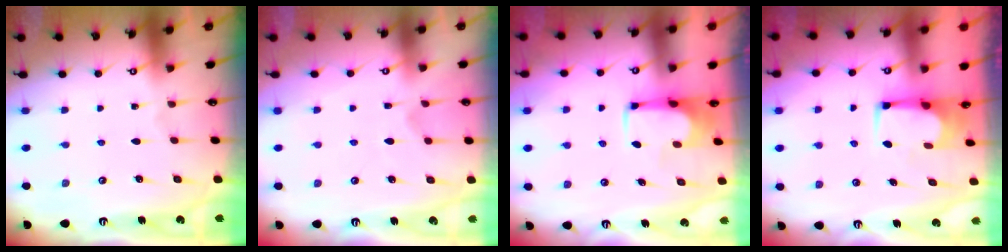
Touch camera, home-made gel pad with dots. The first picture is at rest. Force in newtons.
{"total": 2.1, "press": 1.8, "slide": 1.2}
{"total": 1.3, "press": 1.2, "slide": 0.5}
{"total": 2.1, "press": 2.1, "slide": 0.1}